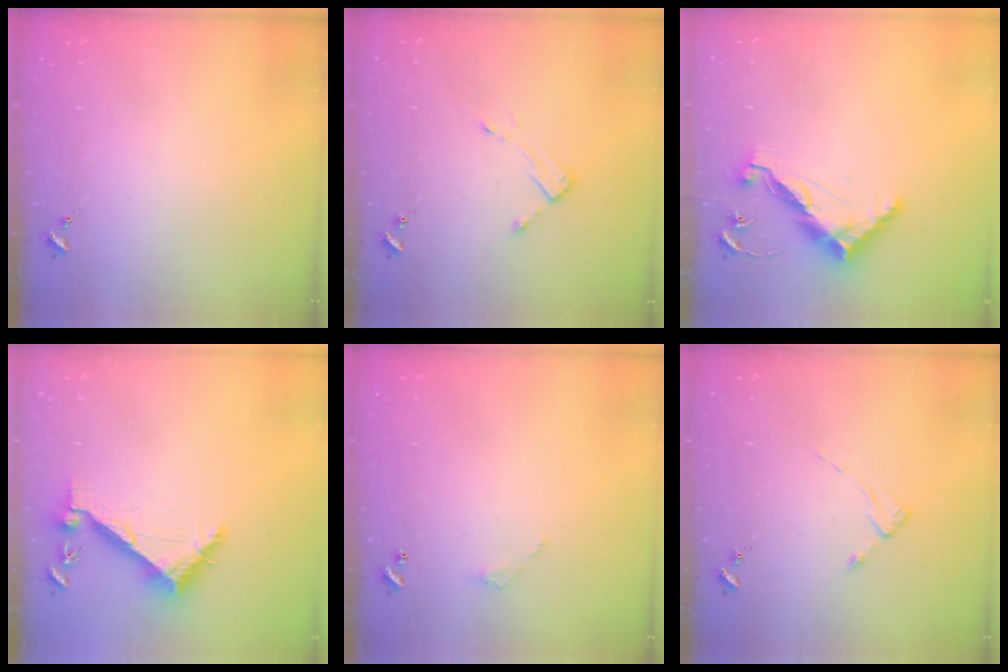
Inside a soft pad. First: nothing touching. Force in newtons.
{"total": 3.2, "press": 3.2, "slide": 0.3}
{"total": 11.6, "press": 11.6, "slide": 0.4}
{"total": 6.7, "press": 6.7, "slide": 0.8}
{"total": 3.1, "press": 3.0, "slide": 0.3}
{"total": 2.6, "press": 2.6, "slide": 0.3}